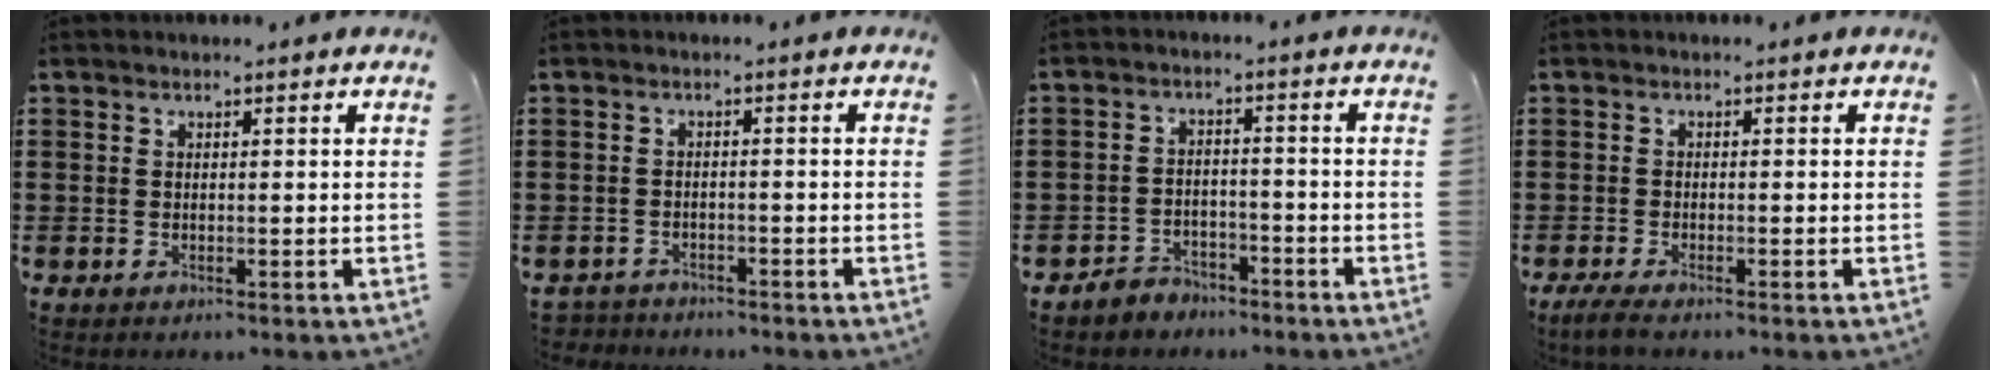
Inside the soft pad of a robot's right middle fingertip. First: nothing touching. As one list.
[{"total": 2.1, "force": [-2.1, 0.3, -0.3], "torque": [-0.002, -0.002, -0.047]}, {"total": 3.4, "force": [-3.3, 0.9, -0.3], "torque": [-0.004, 0.001, -0.070]}, {"total": 1.7, "force": [-1.5, 0.1, 0.9], "torque": [-0.024, -0.003, -0.029]}]